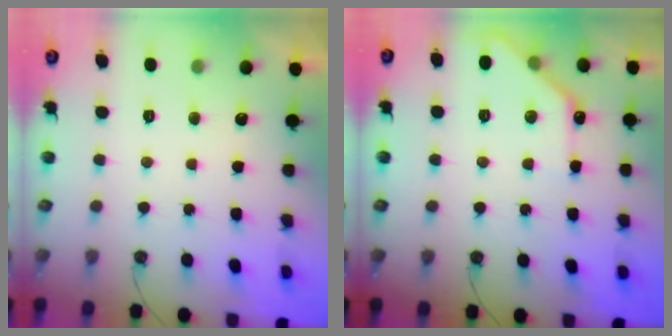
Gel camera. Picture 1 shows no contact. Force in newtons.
{"total": 10.0, "press": 10.0, "slide": 0.4}